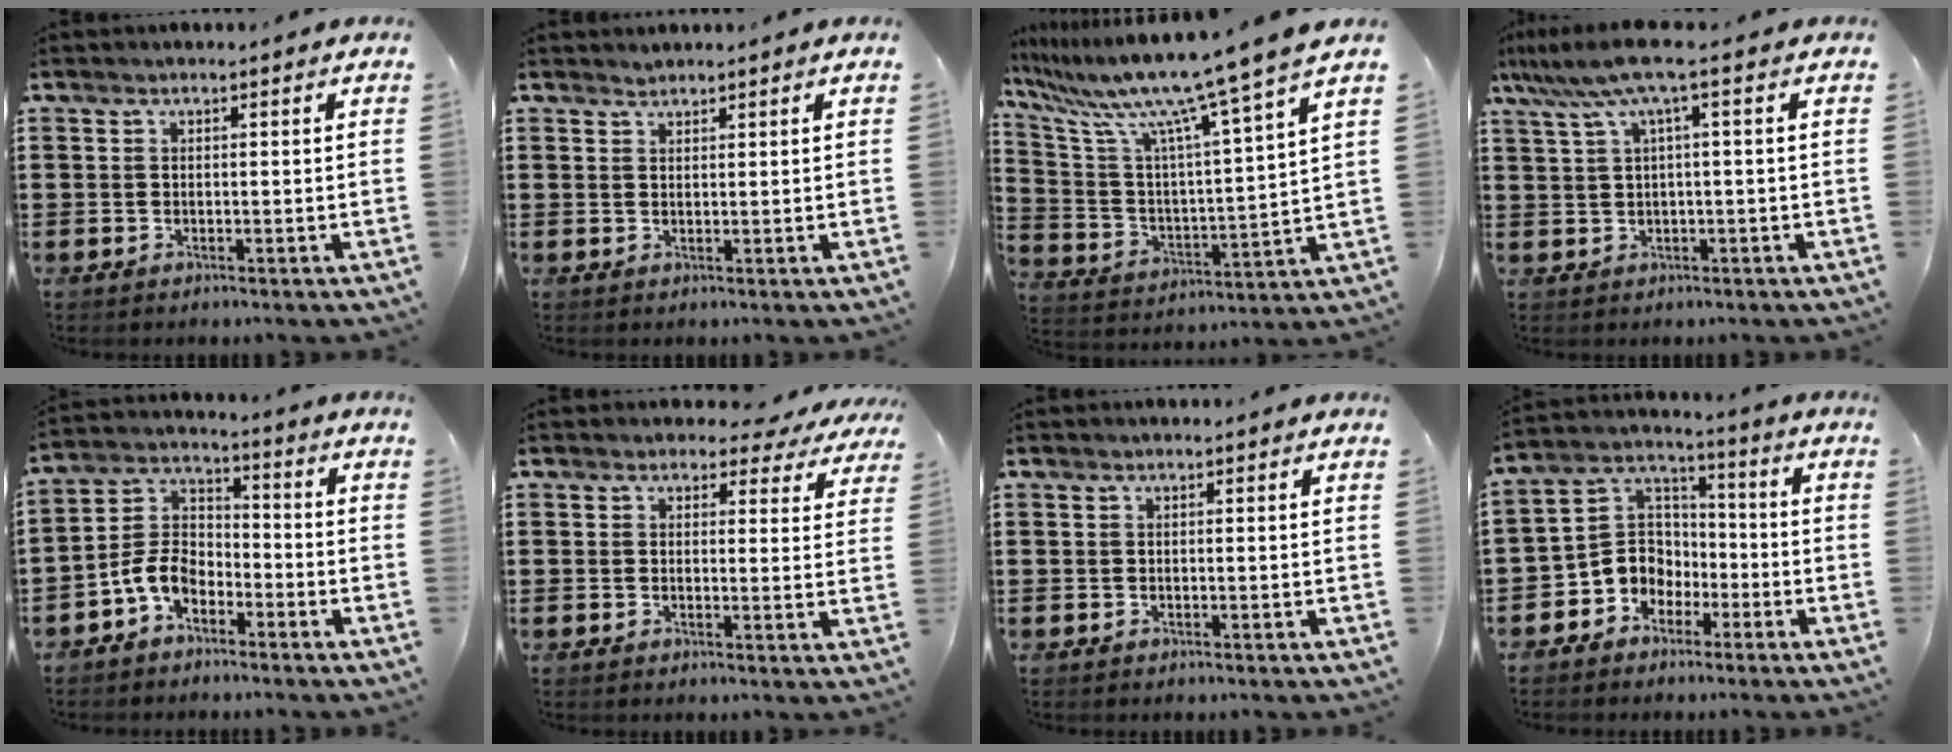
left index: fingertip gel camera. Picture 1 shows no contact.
{"total": 1.0, "force": [1.0, 0.2, 0.0], "torque": [-0.002, 0.000, 0.021]}
{"total": 11.2, "force": [9.4, -1.2, 6.1], "torque": [-0.159, -0.067, 0.146]}
{"total": 6.2, "force": [1.7, 0.2, 5.9], "torque": [-0.131, -0.011, 0.023]}
{"total": 7.0, "force": [-4.3, 4.1, 3.7], "torque": [-0.104, 0.004, -0.093]}
{"total": 2.7, "force": [2.2, 1.2, 0.8], "torque": [-0.011, -0.007, 0.036]}
{"total": 0.0}
{"total": 6.9, "force": [-3.0, 6.1, 1.3], "torque": [-0.066, 0.008, -0.067]}